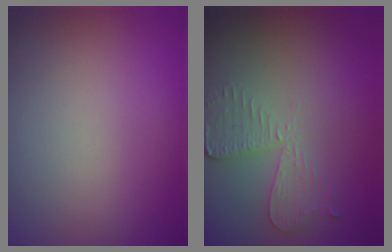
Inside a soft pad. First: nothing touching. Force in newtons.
{"total": 3.0, "press": 2.6, "slide": 1.5}